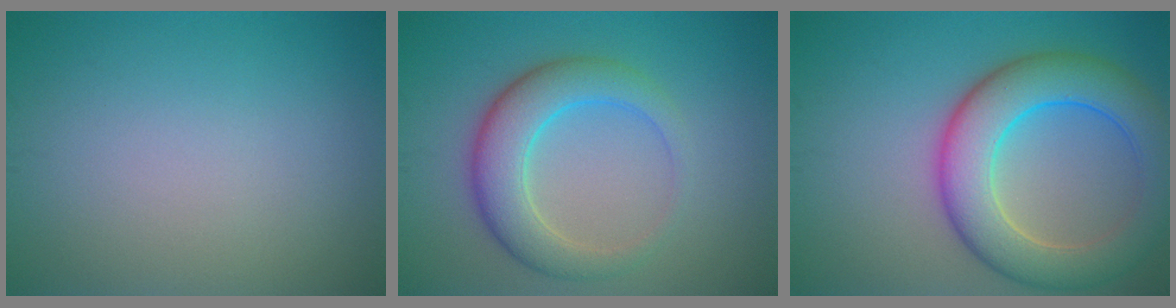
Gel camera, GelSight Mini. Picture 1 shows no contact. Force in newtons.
{"total": 5.4, "press": 5.4, "slide": 0.2}
{"total": 8.5, "press": 8.5, "slide": 0.2}